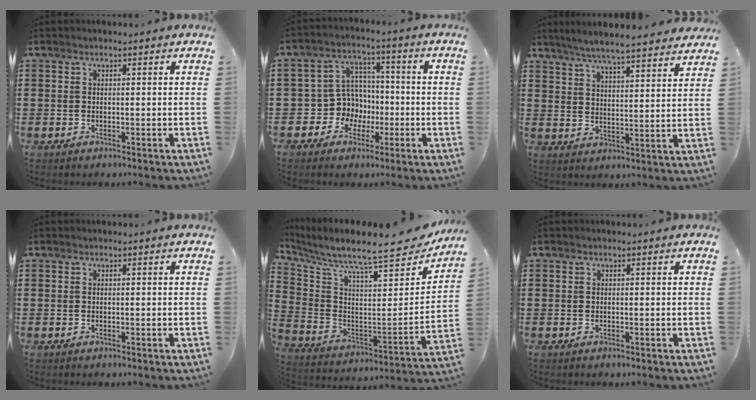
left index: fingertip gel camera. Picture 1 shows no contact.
{"total": 7.7, "force": [-1.0, 7.3, 2.3], "torque": [-0.081, 0.008, -0.016]}
{"total": 5.7, "force": [5.3, -0.4, 1.9], "torque": [-0.058, -0.030, 0.092]}
{"total": 0.0}
{"total": 8.2, "force": [7.4, 0.5, 3.5], "torque": [-0.091, -0.076, 0.117]}
{"total": 0.0}